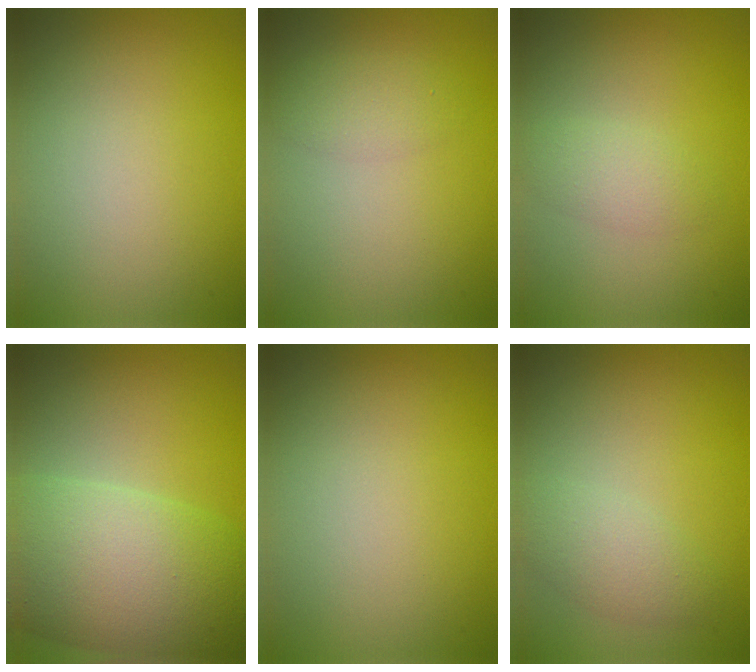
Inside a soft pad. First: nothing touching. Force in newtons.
{"total": 1.8, "press": 1.8, "slide": 0.1}
{"total": 1.8, "press": 1.8, "slide": 0.1}
{"total": 11.3, "press": 11.3, "slide": 0.5}
{"total": 0.0}
{"total": 2.7, "press": 2.7, "slide": 0.1}